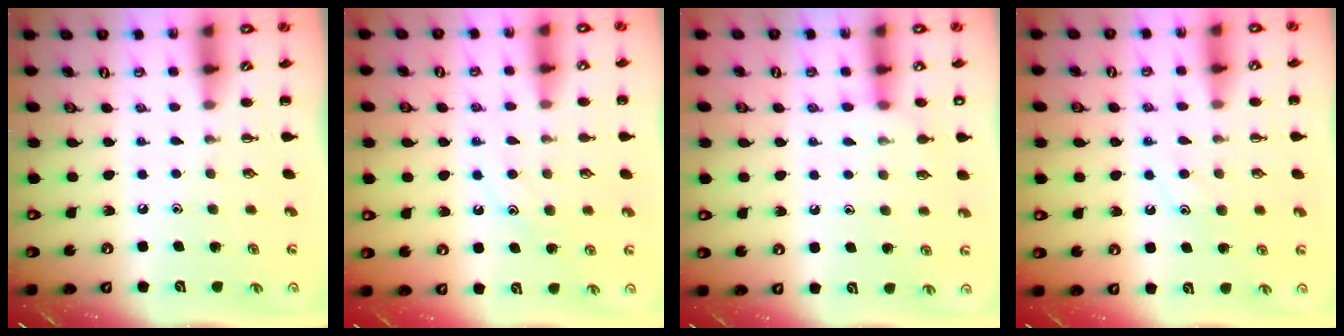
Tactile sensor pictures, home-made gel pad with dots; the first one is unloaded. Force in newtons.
{"total": 11.2, "press": 11.2, "slide": 1.0}
{"total": 8.8, "press": 8.7, "slide": 1.5}
{"total": 9.6, "press": 9.5, "slide": 0.9}